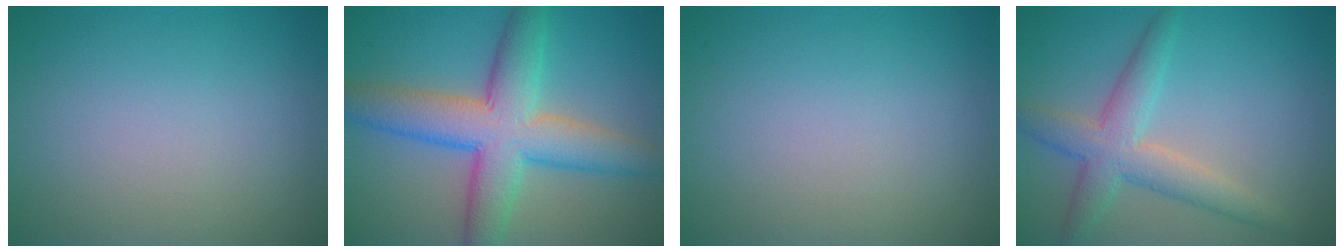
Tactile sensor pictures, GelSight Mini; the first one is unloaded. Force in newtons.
{"total": 8.6, "press": 8.6, "slide": 0.3}
{"total": 0.0}
{"total": 4.5, "press": 4.5, "slide": 0.0}